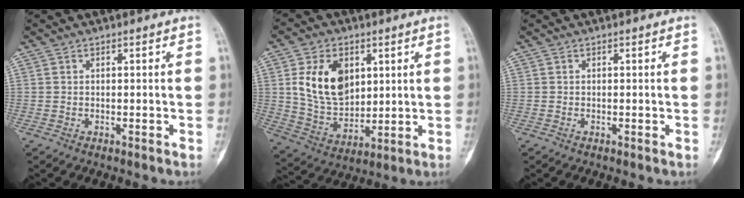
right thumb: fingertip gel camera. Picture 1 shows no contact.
{"total": 14.0, "force": [4.1, 9.6, 9.4], "torque": [-0.136, -0.020, 0.086]}
{"total": 0.0}